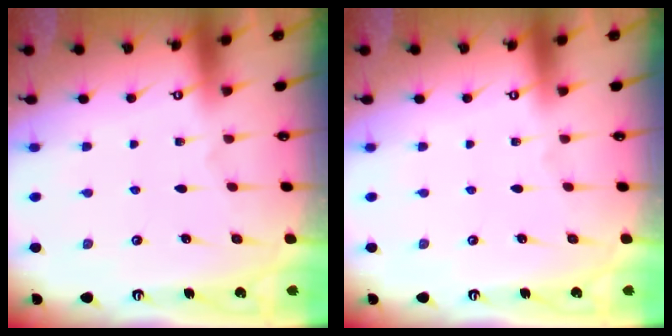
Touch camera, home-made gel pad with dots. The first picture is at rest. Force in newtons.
{"total": 0.0}